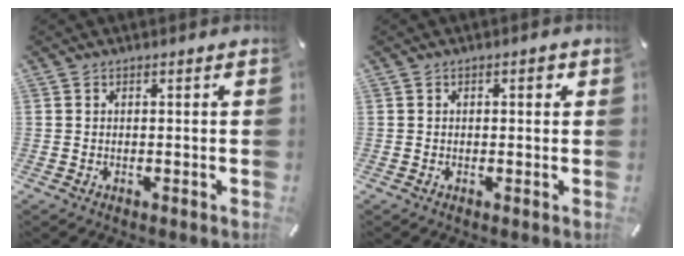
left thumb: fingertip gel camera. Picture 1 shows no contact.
{"total": 1.7, "force": [0.4, 0.8, 1.5], "torque": [-0.022, 0.004, 0.002]}